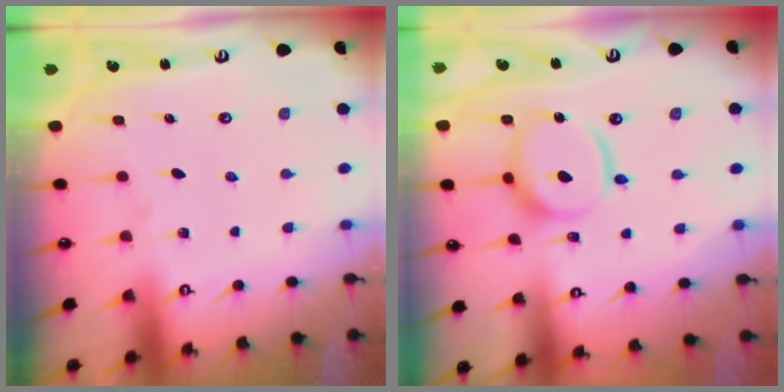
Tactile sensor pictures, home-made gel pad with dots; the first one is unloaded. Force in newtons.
{"total": 15.3, "press": 15.2, "slide": 1.7}